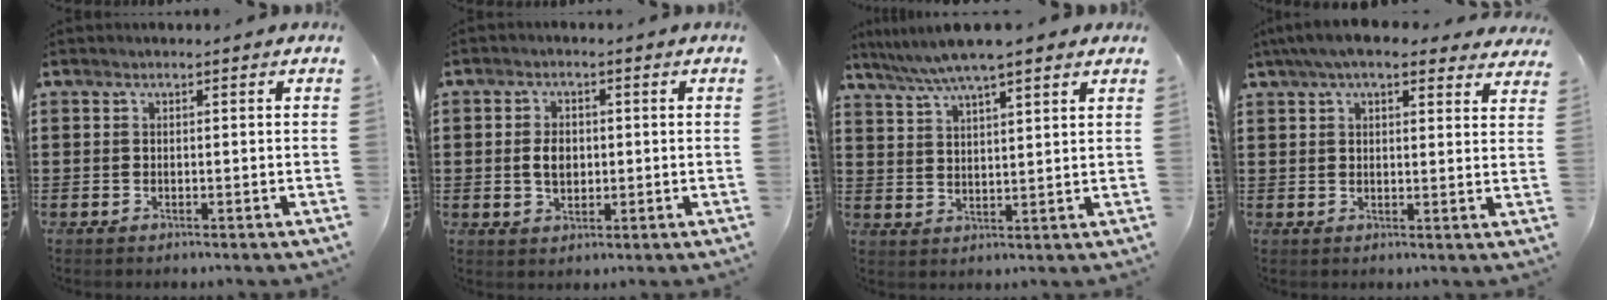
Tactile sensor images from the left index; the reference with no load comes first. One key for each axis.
{"total": 3.6, "fx": 0.2, "fy": 2.4, "fz": 2.7, "tx": -0.048, "ty": 0.004, "tz": 0.000}
{"total": 6.2, "fx": 5.1, "fy": 0.5, "fz": 3.4, "tx": -0.080, "ty": -0.014, "tz": 0.090}
{"total": 6.2, "fx": 5.1, "fy": 1.3, "fz": 3.3, "tx": -0.078, "ty": -0.005, "tz": 0.094}